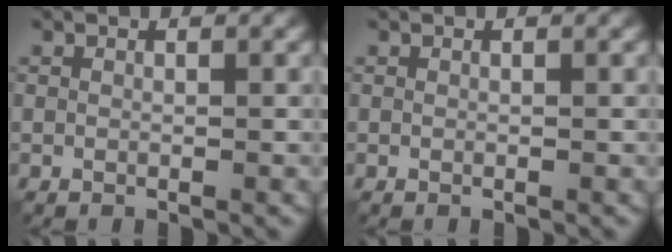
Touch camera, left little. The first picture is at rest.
{"total": 0.0}